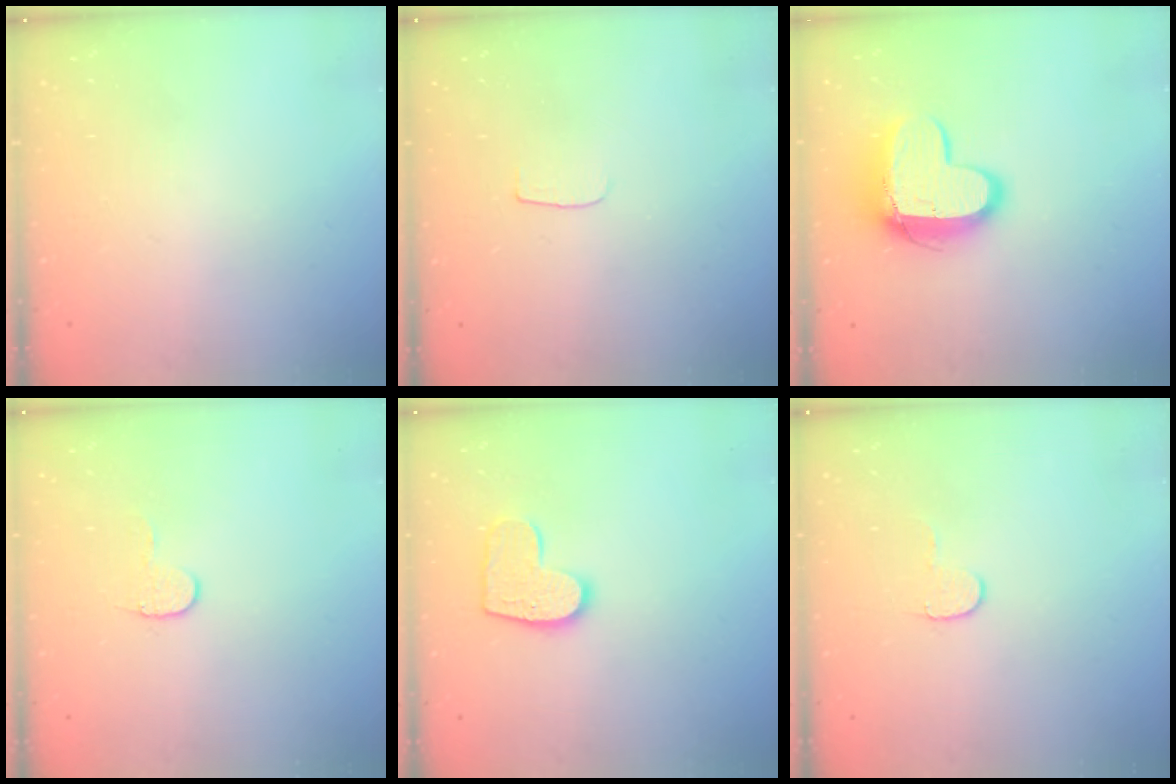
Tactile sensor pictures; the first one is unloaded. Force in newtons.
{"total": 3.0, "press": 3.0, "slide": 0.4}
{"total": 13.2, "press": 13.2, "slide": 1.2}
{"total": 5.7, "press": 5.7, "slide": 0.5}
{"total": 10.8, "press": 10.8, "slide": 0.7}
{"total": 4.7, "press": 4.7, "slide": 0.5}